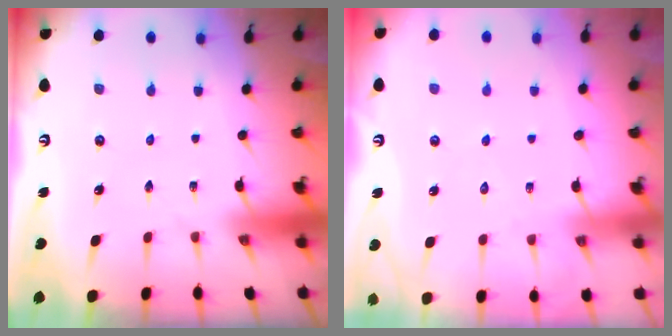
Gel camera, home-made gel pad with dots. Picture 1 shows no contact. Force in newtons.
{"total": 6.7, "press": 6.7, "slide": 0.8}